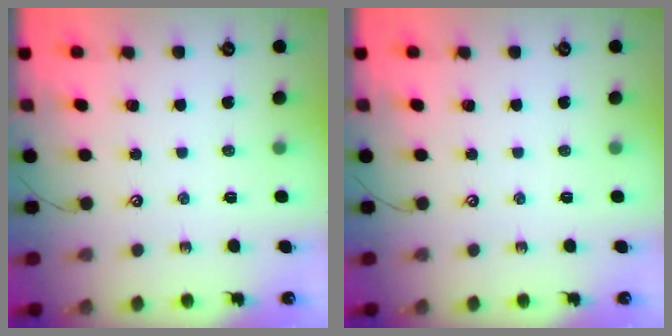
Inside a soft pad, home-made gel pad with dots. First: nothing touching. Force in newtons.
{"total": 0.0}